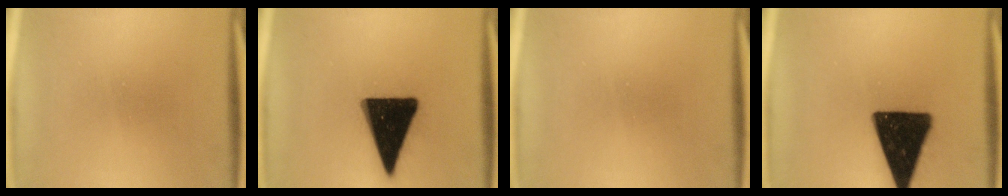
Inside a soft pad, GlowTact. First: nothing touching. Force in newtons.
{"total": 18.5}
{"total": 0.0}
{"total": 19.3}